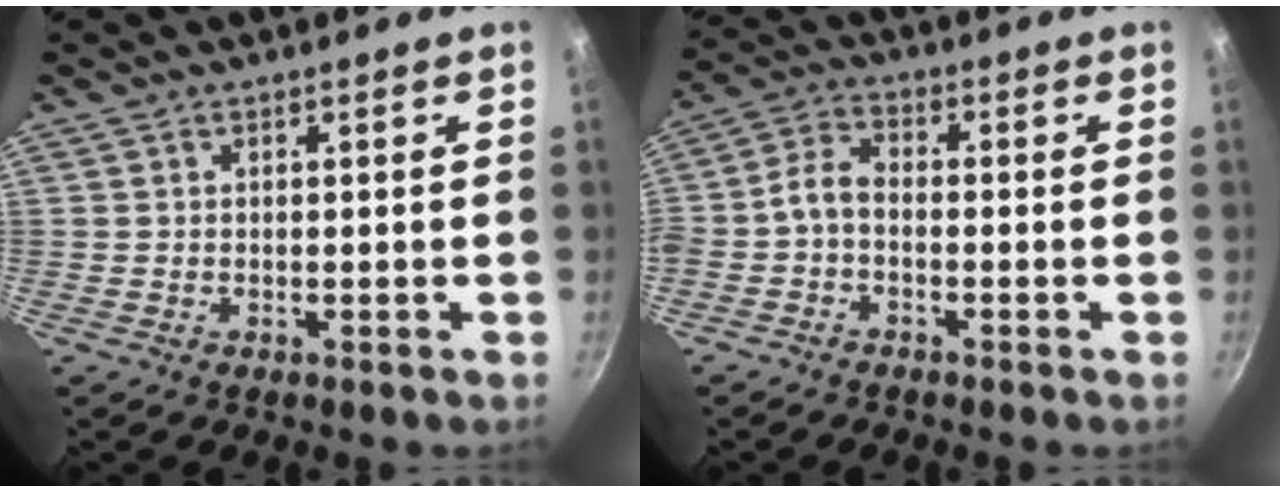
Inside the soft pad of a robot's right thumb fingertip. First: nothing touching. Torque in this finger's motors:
{"motor_torque": [0.22, 0.06, 0.57, -0.36, 0.25]}